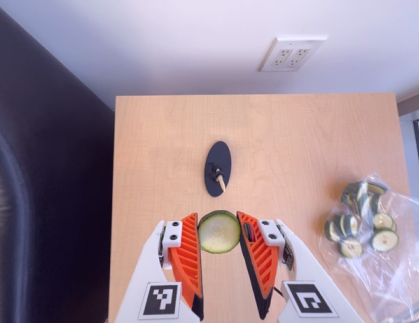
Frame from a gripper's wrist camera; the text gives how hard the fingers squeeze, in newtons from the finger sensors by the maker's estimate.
{"total": 8.8, "left": 9.2, "right": 8.4}